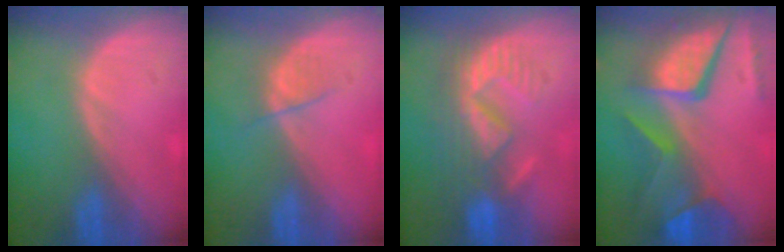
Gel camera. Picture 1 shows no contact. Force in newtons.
{"total": 2.5, "press": 2.3, "slide": 0.9}
{"total": 9.0, "press": 8.4, "slide": 3.2}
{"total": 12.1, "press": 9.9, "slide": 7.0}